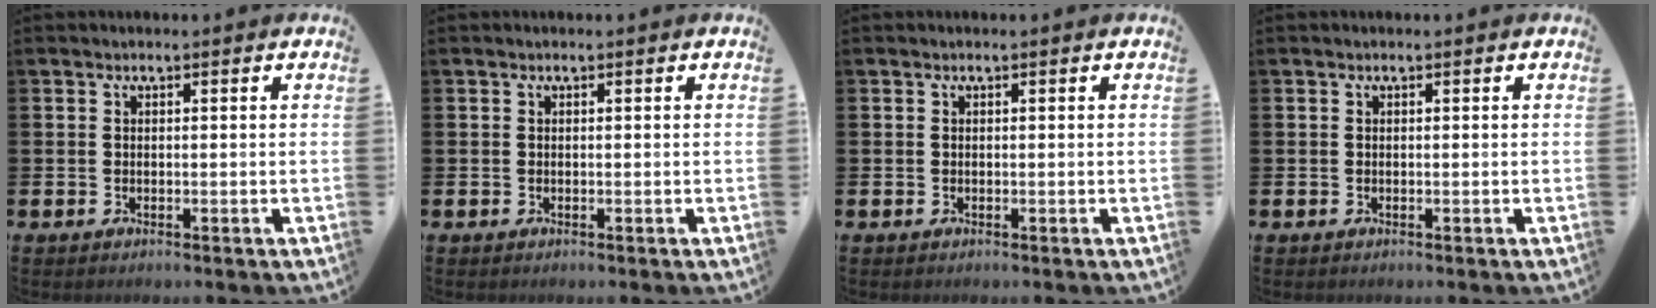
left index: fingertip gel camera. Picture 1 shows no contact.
{"total": 0.0}
{"total": 0.0}
{"total": 0.0}